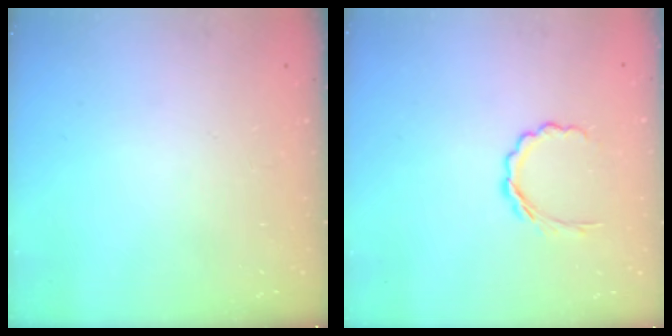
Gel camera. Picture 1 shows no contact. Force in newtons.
{"total": 5.0, "press": 4.8, "slide": 1.6}